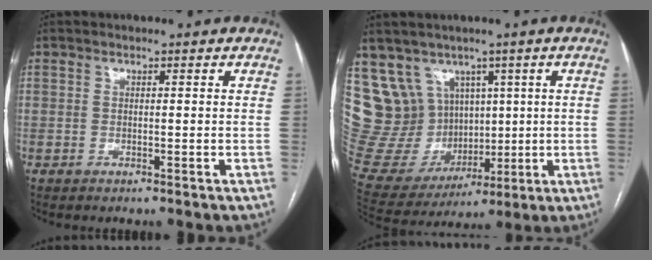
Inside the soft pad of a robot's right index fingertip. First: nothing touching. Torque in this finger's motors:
{"motor_torque": [-0.25, 0.31, 0.02, 0.01]}